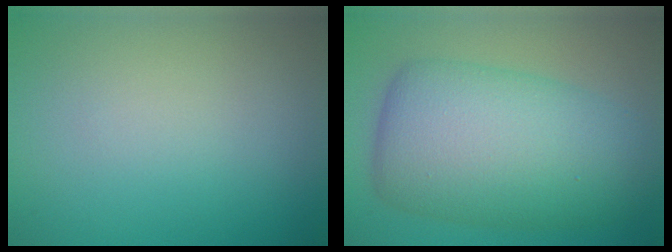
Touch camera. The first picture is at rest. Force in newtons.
{"total": 10.8, "press": 10.8, "slide": 0.1}